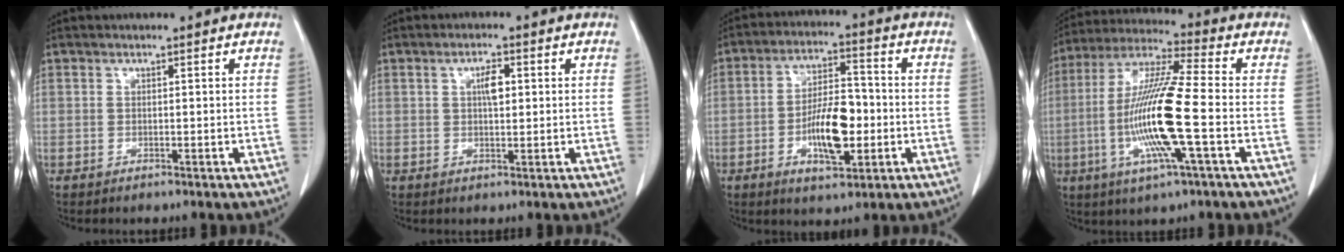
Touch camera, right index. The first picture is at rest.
{"total": 2.8, "force": [0.7, 0.7, 2.6], "torque": [-0.047, 0.000, 0.010]}
{"total": 10.2, "force": [-2.4, 3.6, 9.2], "torque": [-0.171, 0.008, -0.037]}
{"total": 15.6, "force": [-3.2, 0.4, 15.3], "torque": [-0.315, -0.007, -0.067]}